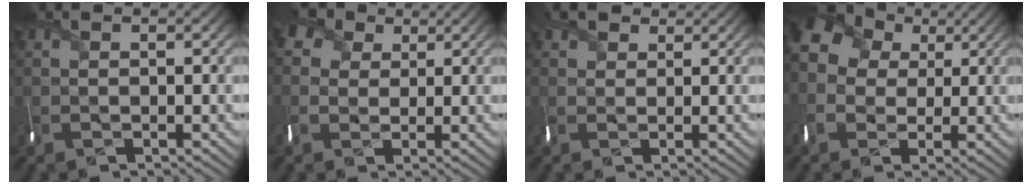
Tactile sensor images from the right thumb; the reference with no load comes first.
{"total": 3.5, "force": [1.8, 3.0, 0.4], "torque": [-0.027, 0.009, 0.023]}
{"total": 1.9, "force": [1.4, 0.8, -1.0], "torque": [0.014, 0.004, 0.019]}
{"total": 9.1, "force": [1.8, 7.8, 4.3], "torque": [-0.134, 0.014, 0.013]}